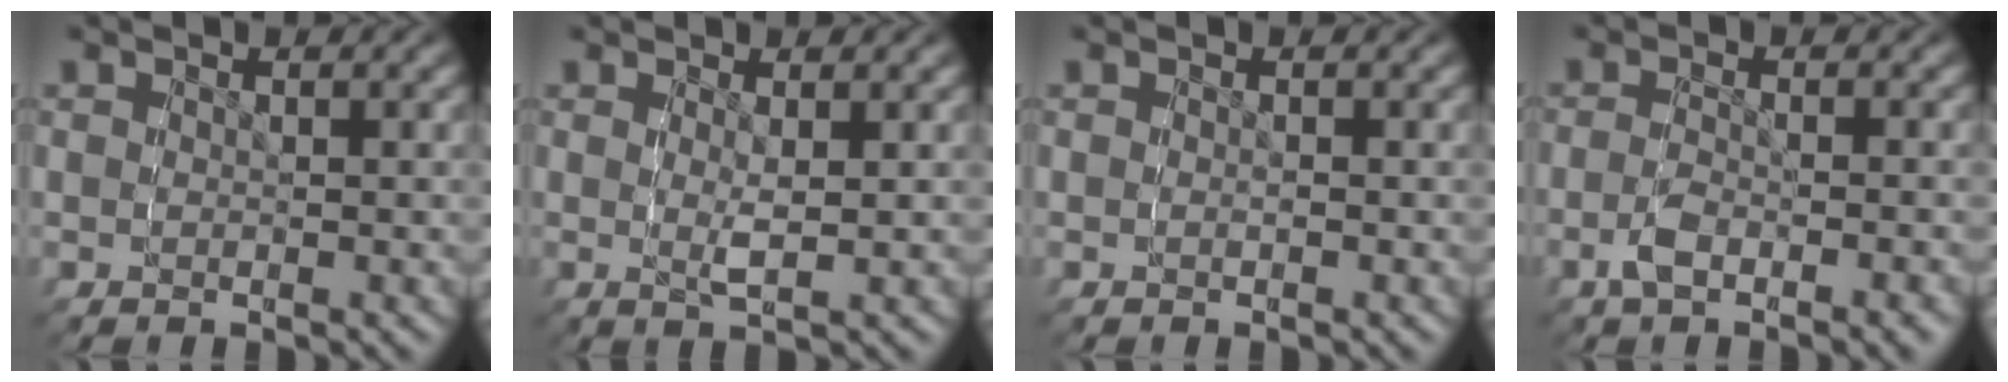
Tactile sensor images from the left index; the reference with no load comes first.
{"total": 1.4, "force": [0.5, -0.4, 1.3], "torque": [-0.028, -0.011, 0.013]}
{"total": 0.0}
{"total": 2.0, "force": [-1.3, 0.0, 1.5], "torque": [-0.033, -0.004, -0.021]}